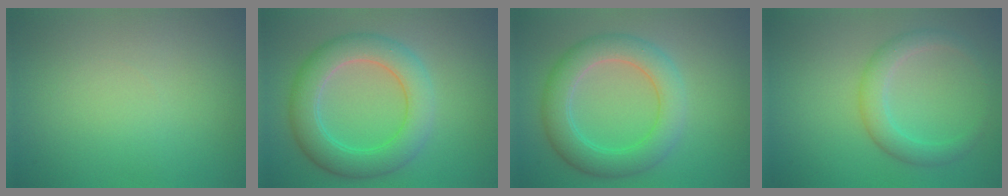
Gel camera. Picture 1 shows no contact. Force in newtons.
{"total": 5.8, "press": 5.8, "slide": 0.1}
{"total": 5.3, "press": 5.3, "slide": 0.1}
{"total": 2.8, "press": 2.8, "slide": 0.1}